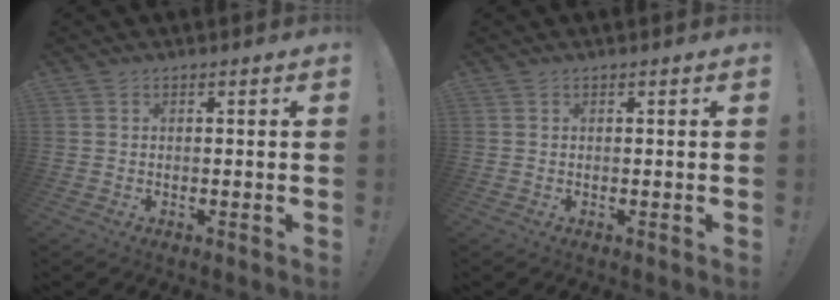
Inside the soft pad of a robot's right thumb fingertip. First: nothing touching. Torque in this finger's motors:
{"motor_torque": [0.00, 0.00, 0.00, 0.00, 0.00]}